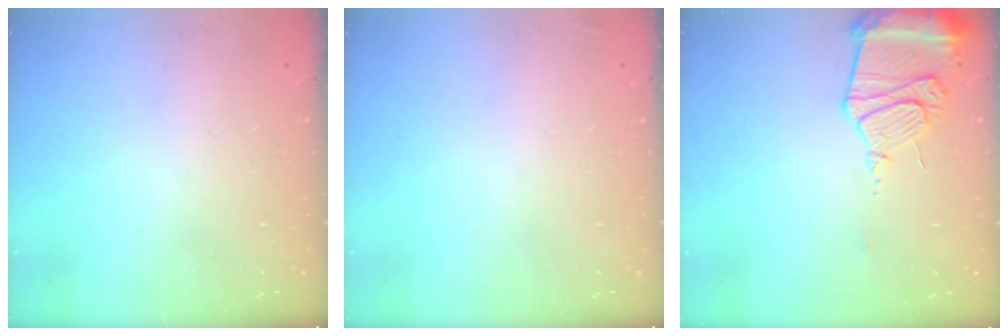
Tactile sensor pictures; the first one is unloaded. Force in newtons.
{"total": 2.5, "press": 2.4, "slide": 0.8}
{"total": 13.3, "press": 13.2, "slide": 1.4}